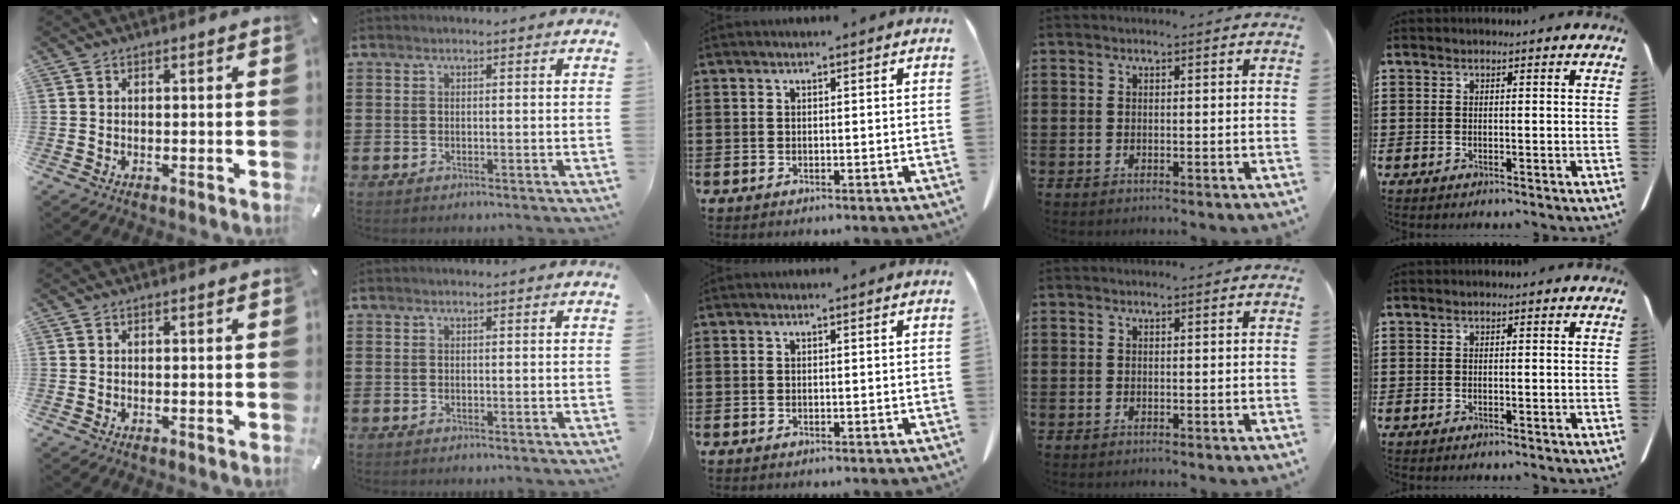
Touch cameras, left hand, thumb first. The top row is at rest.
{}